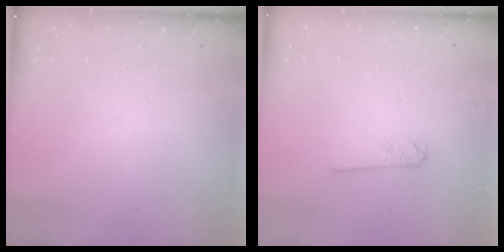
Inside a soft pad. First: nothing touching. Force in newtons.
{"total": 2.4, "press": 2.4, "slide": 0.2}